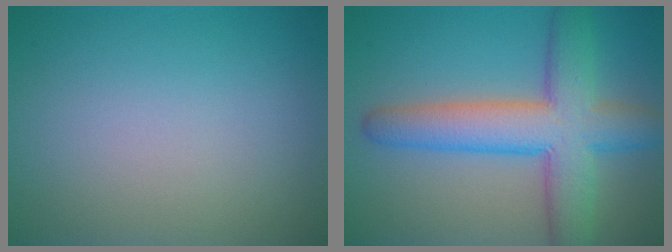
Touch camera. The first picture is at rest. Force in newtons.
{"total": 8.4, "press": 8.4, "slide": 0.2}